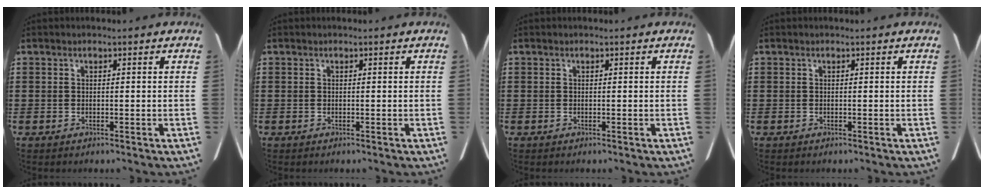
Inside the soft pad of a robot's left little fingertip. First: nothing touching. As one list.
[{"total": 0.0}, {"total": 0.0}, {"total": 0.0}]